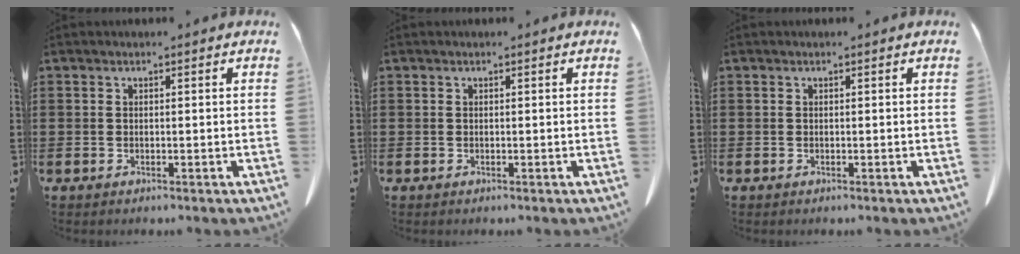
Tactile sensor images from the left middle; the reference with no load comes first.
{"total": 0.0}
{"total": 0.0}